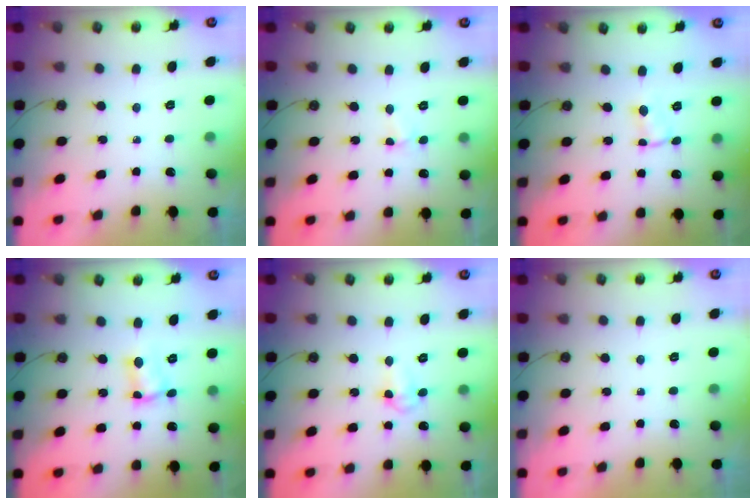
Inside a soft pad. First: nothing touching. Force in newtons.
{"total": 2.4, "press": 2.4, "slide": 0.4}
{"total": 1.4, "press": 1.4, "slide": 0.1}
{"total": 4.5, "press": 4.2, "slide": 1.6}
{"total": 5.3, "press": 5.1, "slide": 1.5}
{"total": 0.0}